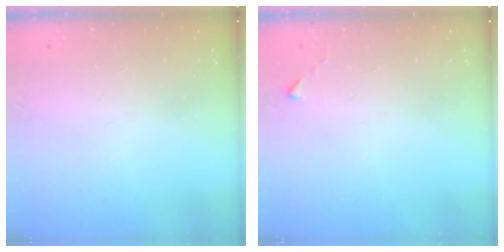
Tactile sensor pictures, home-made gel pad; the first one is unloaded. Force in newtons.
{"total": 2.7, "press": 2.6, "slide": 0.4}